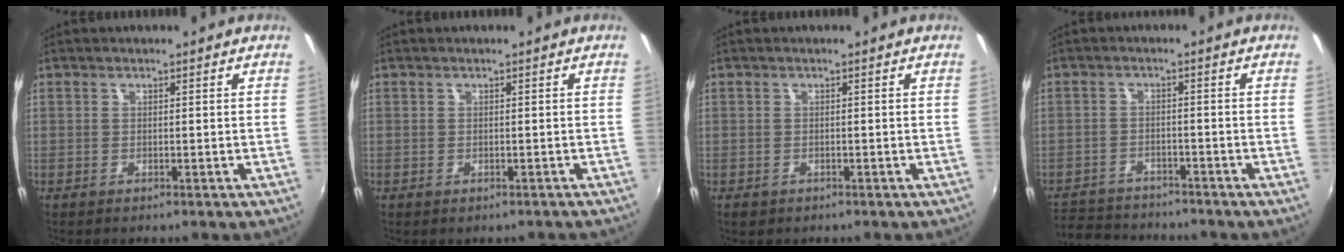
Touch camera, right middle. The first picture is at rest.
{"total": 0.9, "force": [-0.6, 0.5, 0.4], "torque": [-0.007, -0.002, -0.006]}
{"total": 1.3, "force": [-0.7, 1.0, 0.5], "torque": [-0.011, -0.005, -0.011]}
{"total": 9.7, "force": [-8.9, 3.0, 2.2], "torque": [-0.072, -0.002, -0.147]}